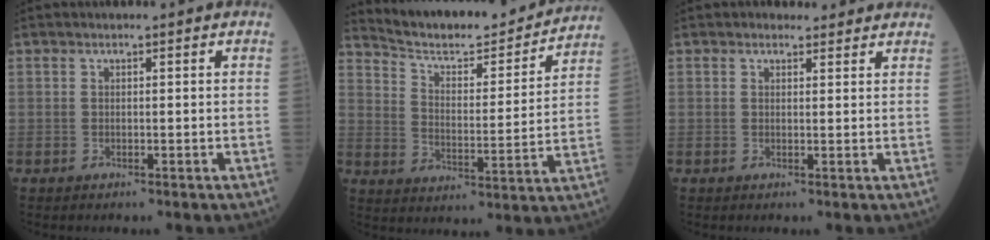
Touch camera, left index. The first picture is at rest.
{"total": 17.6, "force": [16.8, 2.0, 4.9], "torque": [-0.082, -0.023, 0.239]}
{"total": 2.8, "force": [2.5, 1.2, 0.2], "torque": [0.001, 0.006, 0.024]}